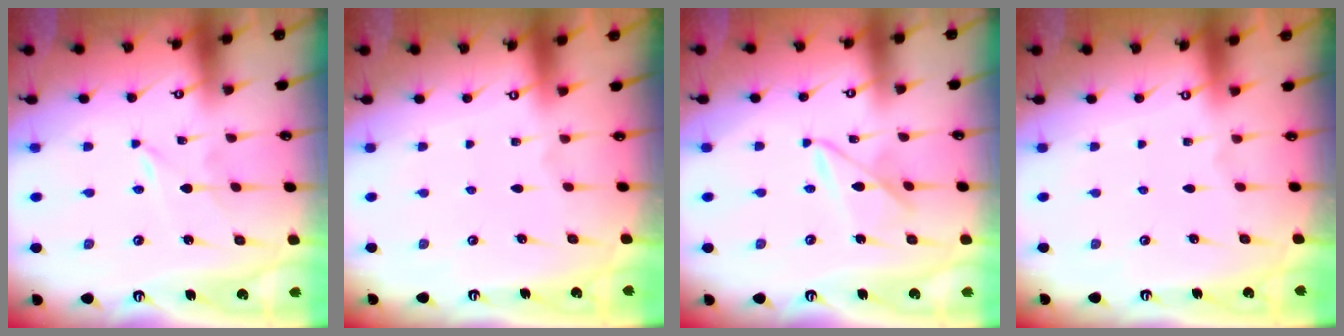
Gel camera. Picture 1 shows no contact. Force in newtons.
{"total": 0.0}
{"total": 7.0, "press": 7.0, "slide": 0.4}
{"total": 0.0}